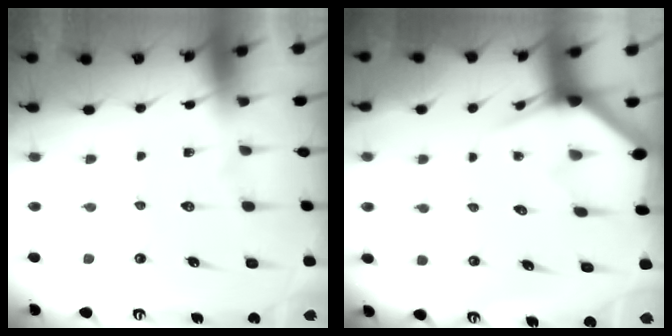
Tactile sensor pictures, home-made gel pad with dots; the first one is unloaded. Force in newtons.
{"total": 3.1, "press": 3.1, "slide": 0.2}